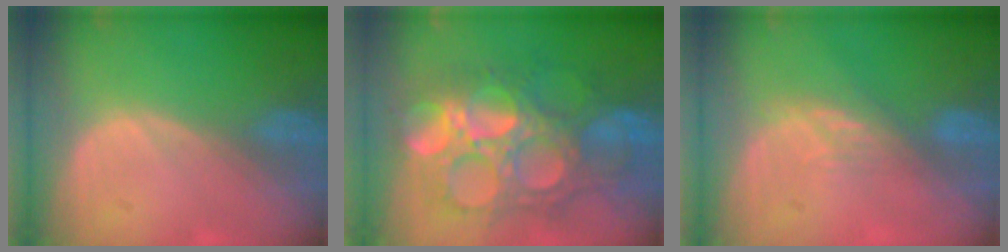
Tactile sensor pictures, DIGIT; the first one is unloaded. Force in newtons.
{"total": 13.4, "press": 13.3, "slide": 1.5}
{"total": 3.0, "press": 2.6, "slide": 1.5}